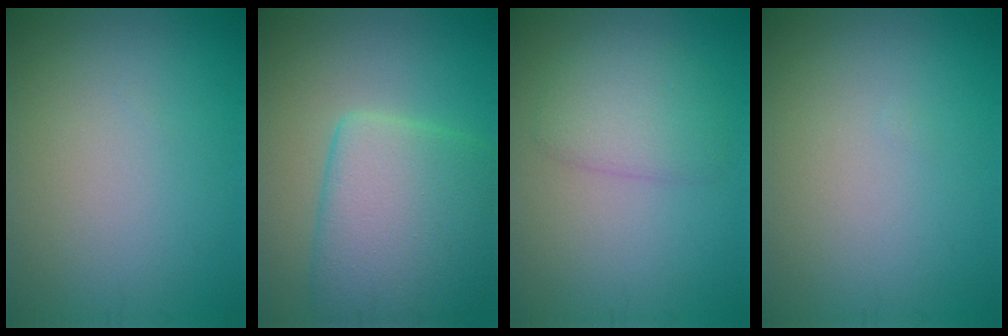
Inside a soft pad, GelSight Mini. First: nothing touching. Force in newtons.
{"total": 8.2, "press": 8.2, "slide": 0.6}
{"total": 2.9, "press": 2.9, "slide": 0.2}
{"total": 0.0}